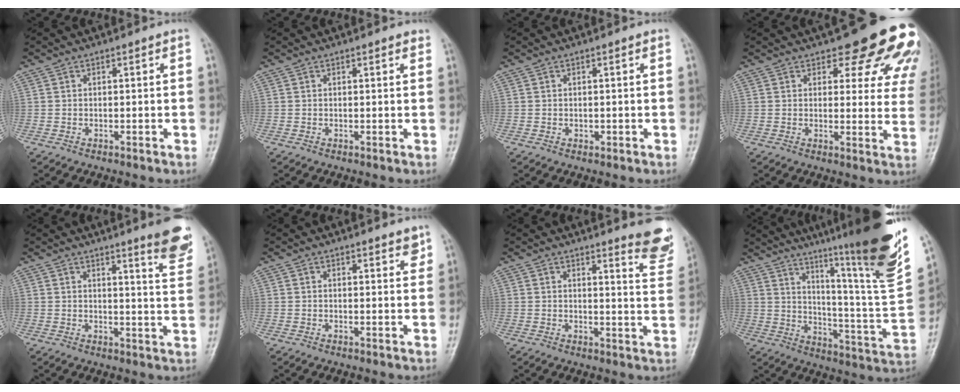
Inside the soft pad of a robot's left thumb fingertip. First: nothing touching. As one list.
[{"total": 1.5, "force": [1.1, 0.4, 0.8], "torque": [-0.006, 0.001, 0.011]}, {"total": 0.7, "force": [0.0, 0.5, 0.4], "torque": [-0.003, 0.000, 0.000]}, {"total": 16.8, "force": [11.5, 6.5, 10.3], "torque": [-0.075, -0.055, 0.123]}, {"total": 8.5, "force": [6.0, 0.9, 6.0], "torque": [-0.058, -0.043, 0.068]}, {"total": 2.5, "force": [1.9, 0.8, 1.4], "torque": [-0.009, -0.011, 0.023]}, {"total": 8.0, "force": [6.7, 1.1, 4.2], "torque": [-0.029, -0.056, 0.067]}, {"total": 29.6, "force": [19.3, 2.6, 22.3], "torque": [-0.302, -0.107, 0.280]}]